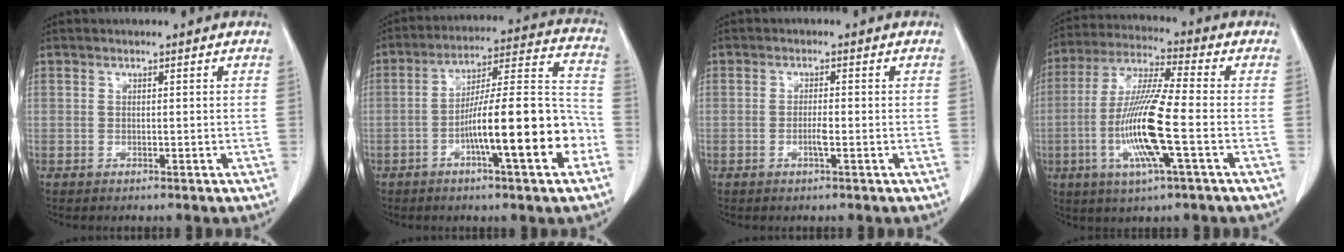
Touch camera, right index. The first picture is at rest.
{"total": 16.5, "force": [-5.4, 1.7, 15.5], "torque": [-0.236, 0.017, -0.081]}
{"total": 1.8, "force": [-0.5, 0.1, 1.7], "torque": [-0.031, 0.001, -0.007]}
{"total": 13.6, "force": [-3.2, 0.5, 13.2], "torque": [-0.268, -0.010, -0.065]}